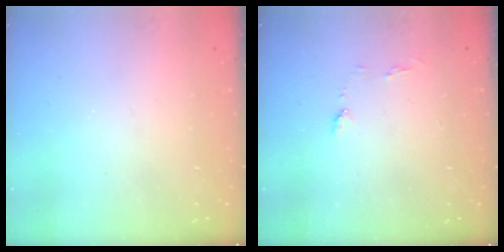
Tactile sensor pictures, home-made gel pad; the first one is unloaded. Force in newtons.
{"total": 5.4, "press": 5.4, "slide": 0.6}